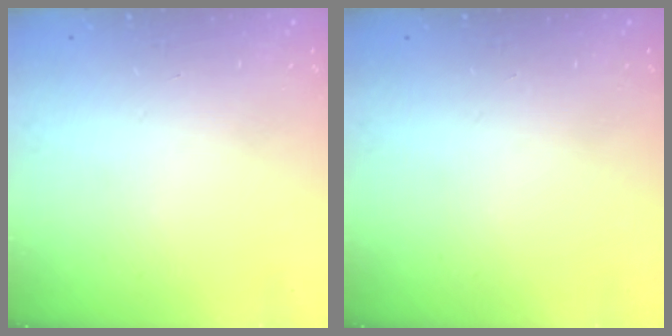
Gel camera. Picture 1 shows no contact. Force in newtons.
{"total": 0.0}